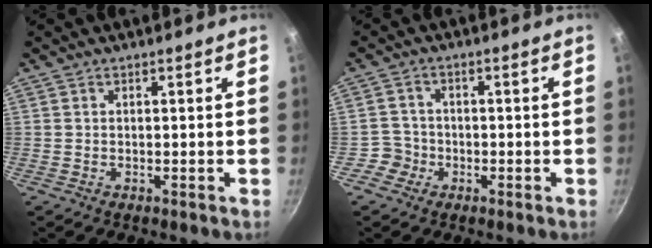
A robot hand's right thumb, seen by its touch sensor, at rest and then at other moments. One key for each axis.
{"total": 3.2, "fx": -1.4, "fy": 2.9, "fz": -0.2, "tx": 0.022, "ty": 0.013, "tz": -0.035}